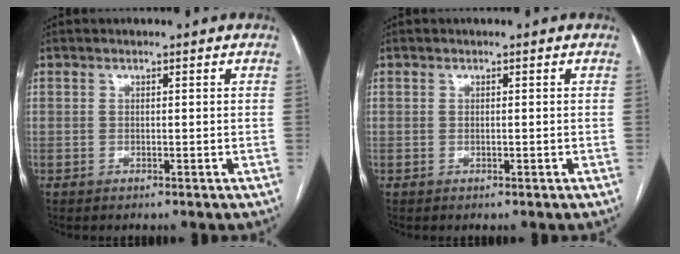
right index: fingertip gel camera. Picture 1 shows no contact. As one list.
[{"total": 0.0}]